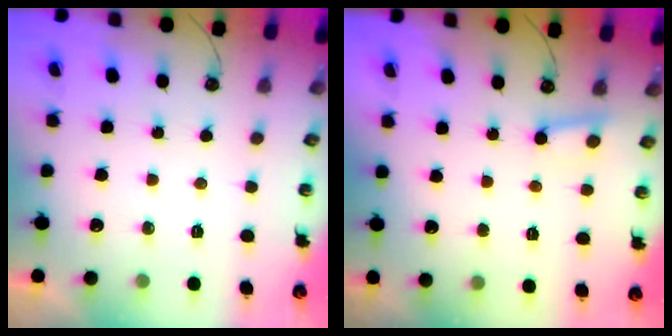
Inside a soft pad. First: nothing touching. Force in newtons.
{"total": 3.7, "press": 3.7, "slide": 0.4}